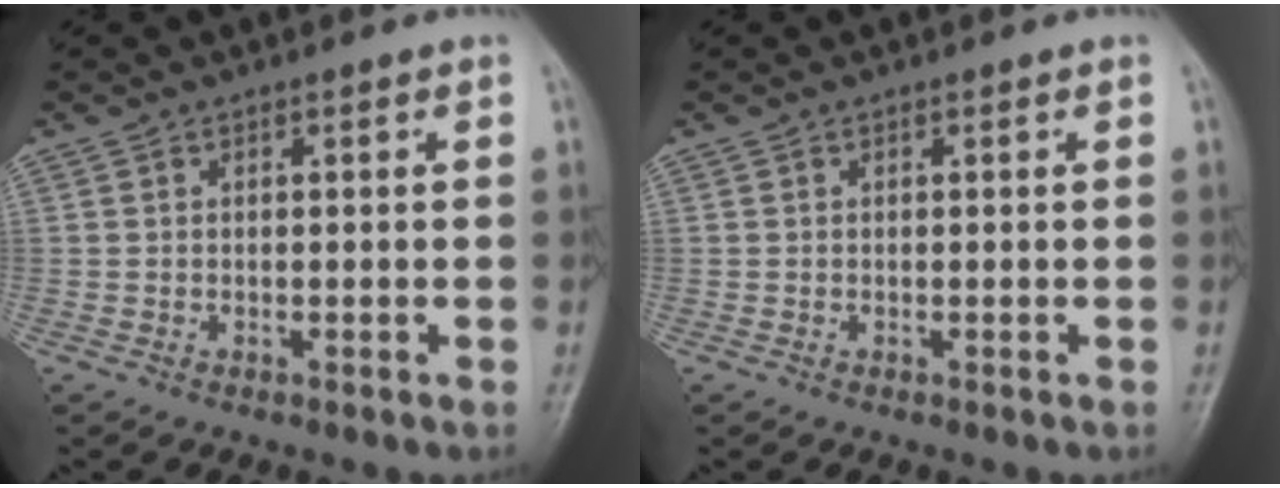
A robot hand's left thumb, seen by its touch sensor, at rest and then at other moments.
{"total": 0.0}